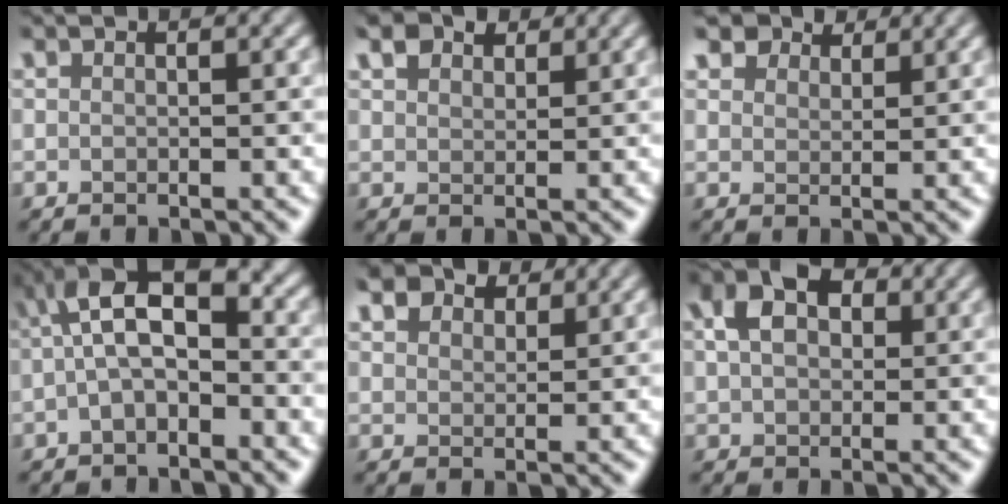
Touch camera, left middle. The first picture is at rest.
{"total": 2.7, "force": [1.9, 1.7, 1.1], "torque": [-0.026, 0.008, 0.034]}
{"total": 4.1, "force": [3.5, 1.8, 1.1], "torque": [-0.032, -0.009, 0.069]}
{"total": 5.1, "force": [-0.6, 2.3, 4.6], "torque": [-0.087, 0.022, -0.023]}
{"total": 4.9, "force": [3.9, 2.3, 1.8], "torque": [-0.045, 0.002, 0.065]}
{"total": 5.0, "force": [1.7, 3.5, 3.2], "torque": [-0.066, 0.013, 0.019]}